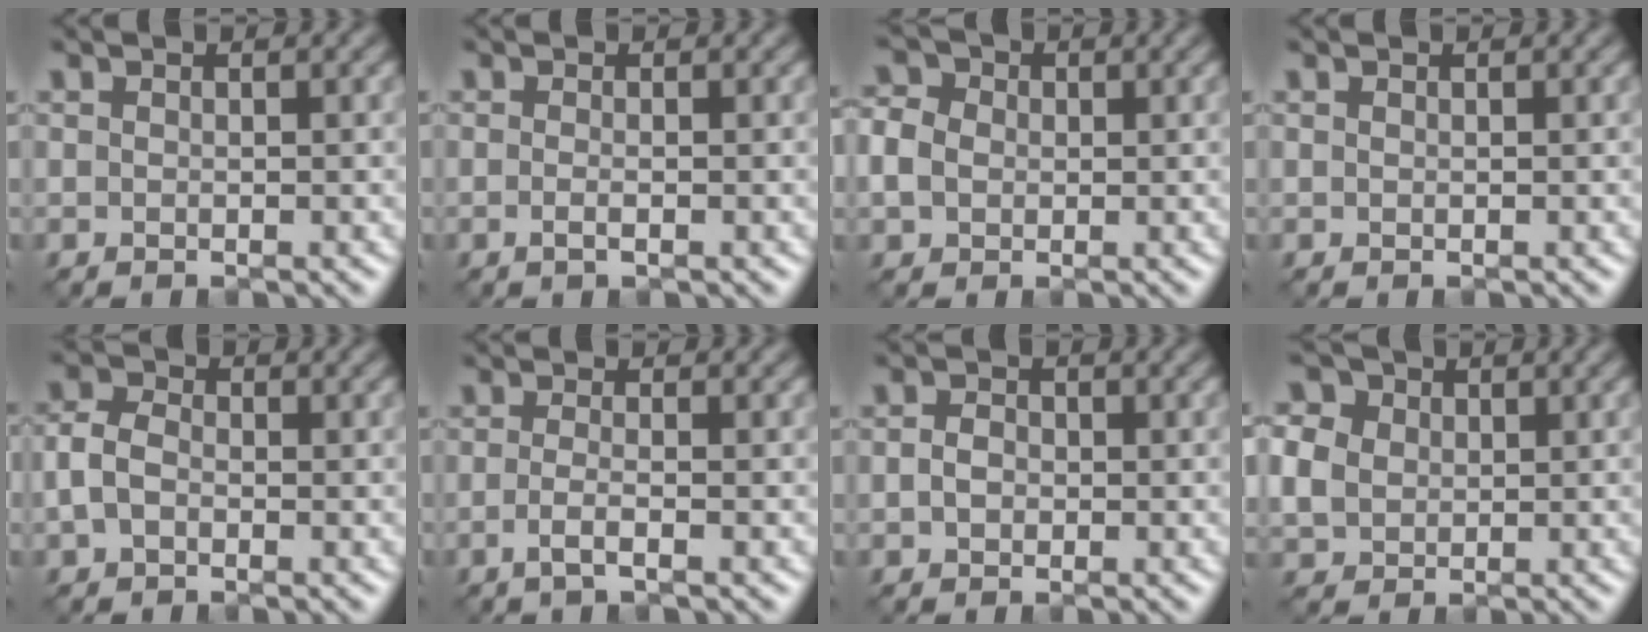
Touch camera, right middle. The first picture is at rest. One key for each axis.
{"total": 1.1, "fx": -0.3, "fy": 0.3, "fz": 0.9, "tx": -0.018, "ty": -0.004, "tz": -0.009}
{"total": 3.6, "fx": 0.1, "fy": 3.1, "fz": 1.8, "tx": -0.048, "ty": 0.008, "tz": -0.002}
{"total": 0.0}
{"total": 2.9, "fx": -0.5, "fy": 2.1, "fz": 1.9, "tx": -0.044, "ty": 0.006, "tz": -0.019}
{"total": 1.9, "fx": -0.7, "fy": 0.6, "fz": 1.6, "tx": -0.032, "ty": -0.003, "tz": -0.020}
{"total": 1.7, "fx": -0.2, "fy": 1.3, "fz": 1.0, "tx": -0.023, "ty": 0.000, "tz": -0.007}
{"total": 5.9, "fx": 1.6, "fy": 4.9, "fz": 2.8, "tx": -0.080, "ty": 0.020, "tz": 0.023}